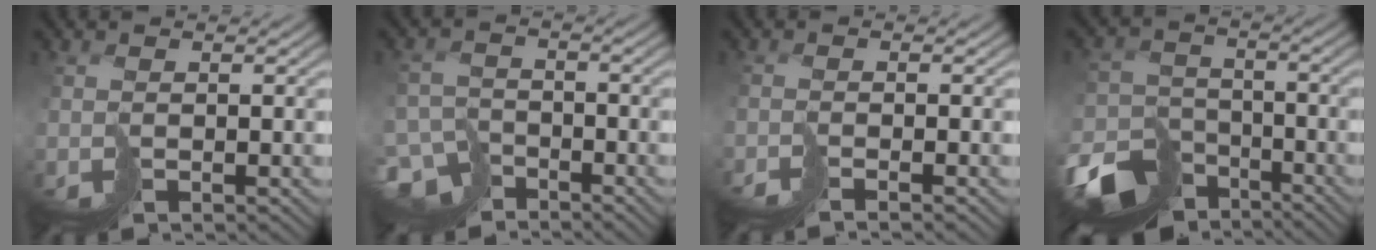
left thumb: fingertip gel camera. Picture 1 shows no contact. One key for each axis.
{"total": 7.1, "fx": -5.8, "fy": 3.5, "fz": 2.3, "tx": -0.037, "ty": -0.009, "tz": -0.114}
{"total": 2.1, "fx": -1.9, "fy": -0.9, "fz": 0.2, "tx": 0.004, "ty": 0.002, "tz": -0.040}
{"total": 12.6, "fx": -9.3, "fy": 6.7, "fz": 5.3, "tx": -0.121, "ty": -0.029, "tz": -0.158}